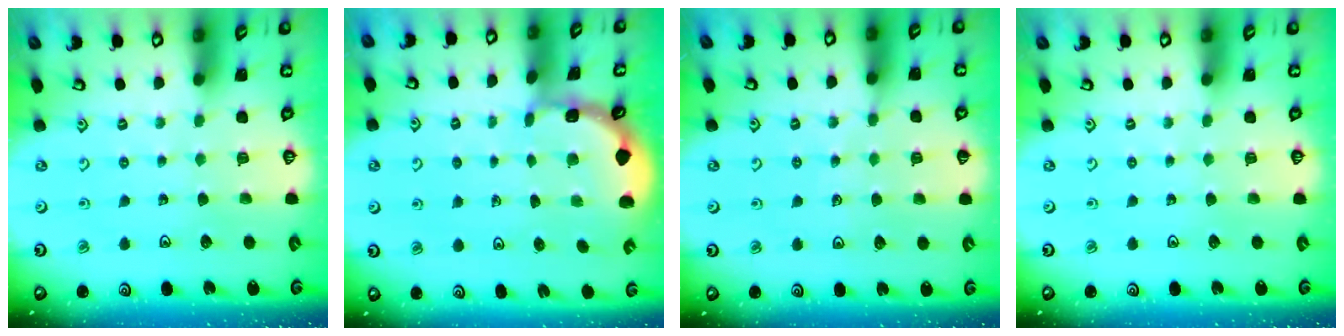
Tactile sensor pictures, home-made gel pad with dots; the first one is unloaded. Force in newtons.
{"total": 1.1, "press": 1.1, "slide": 0.3}
{"total": 6.9, "press": 6.7, "slide": 1.3}
{"total": 0.0}